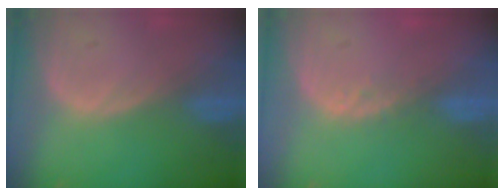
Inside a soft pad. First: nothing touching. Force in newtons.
{"total": 1.8, "press": 1.5, "slide": 1.0}